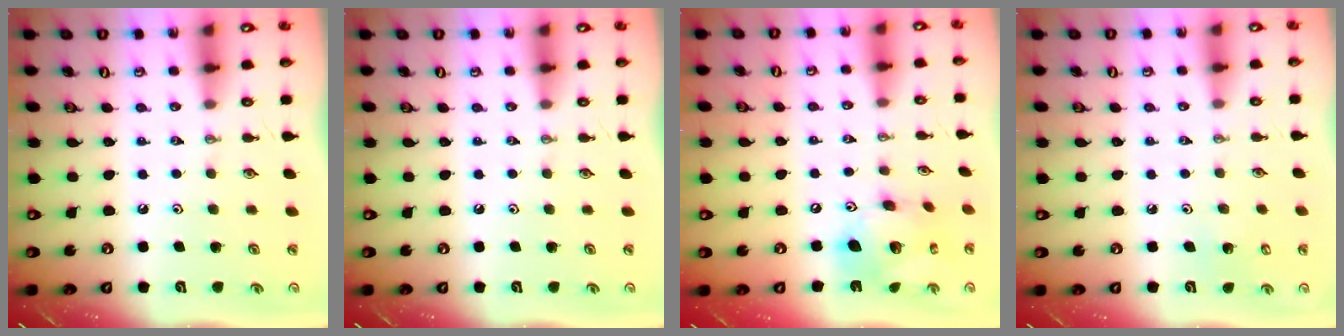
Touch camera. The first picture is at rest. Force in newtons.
{"total": 0.0}
{"total": 15.6, "press": 15.6, "slide": 1.5}
{"total": 4.4, "press": 4.3, "slide": 0.4}